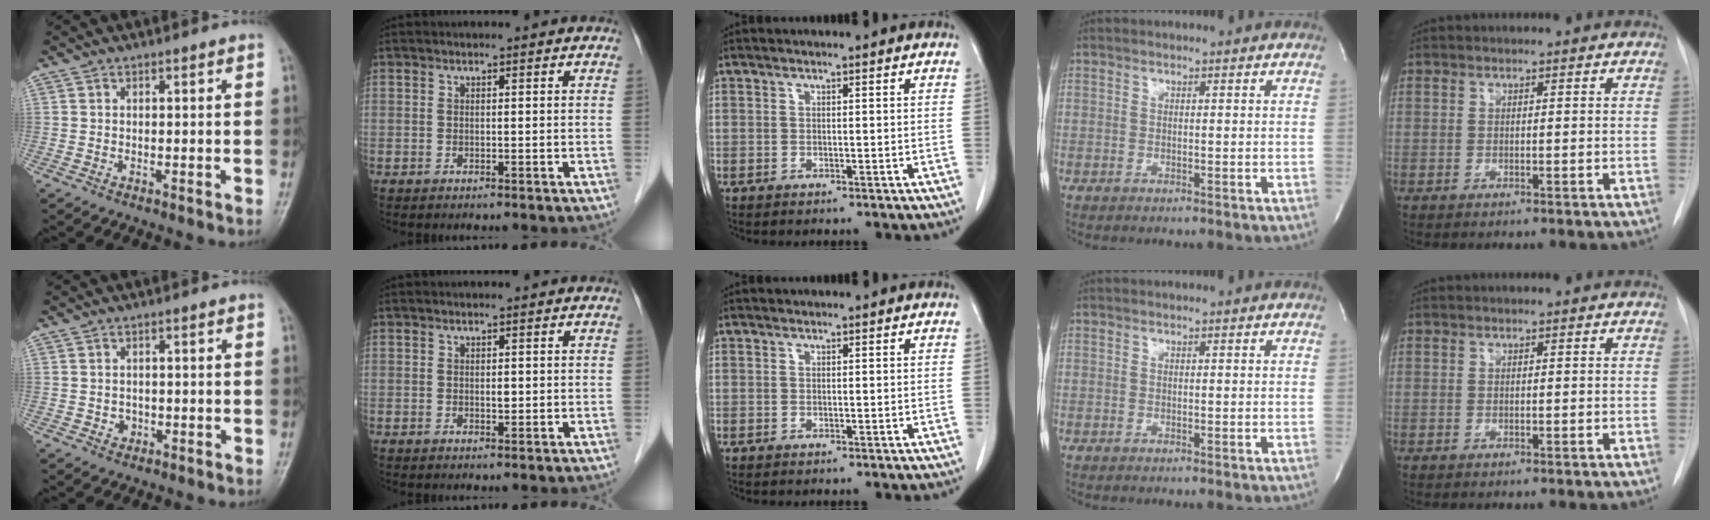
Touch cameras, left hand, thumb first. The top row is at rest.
{"thumb": {"total": 1.6, "force": [-0.4, 1.5, 0.5], "torque": [0.001, 0.004, -0.003]}, "index": {"total": 0.8, "force": [-0.2, 0.4, 0.6], "torque": [-0.009, -0.004, -0.006]}}